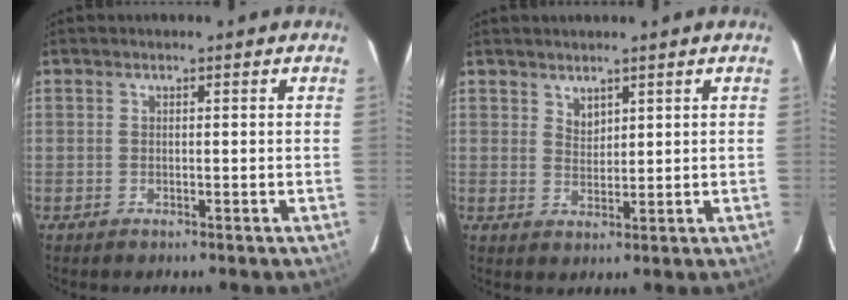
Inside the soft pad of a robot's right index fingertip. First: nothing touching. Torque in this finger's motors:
{"motor_torque": [0.06, 0.13, 0.09, 0.00]}